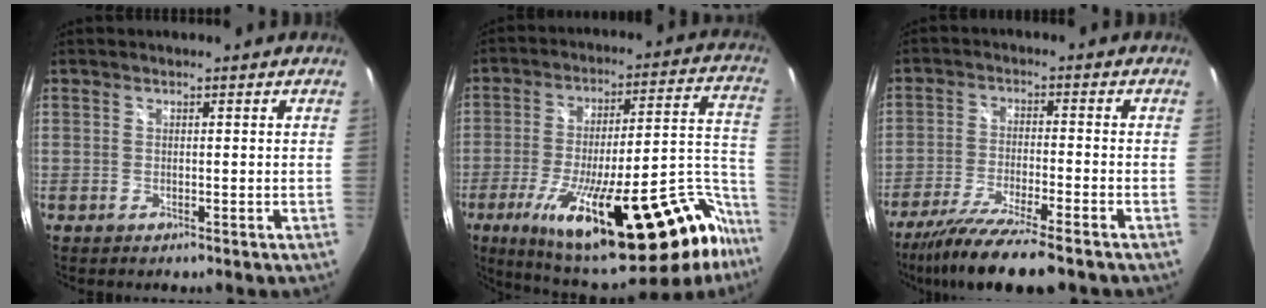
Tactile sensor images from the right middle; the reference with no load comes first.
{"total": 34.9, "force": [-22.5, 10.1, 24.6], "torque": [-0.361, -0.014, -0.316]}
{"total": 13.1, "force": [-10.5, 1.0, 7.7], "torque": [-0.164, -0.037, -0.184]}